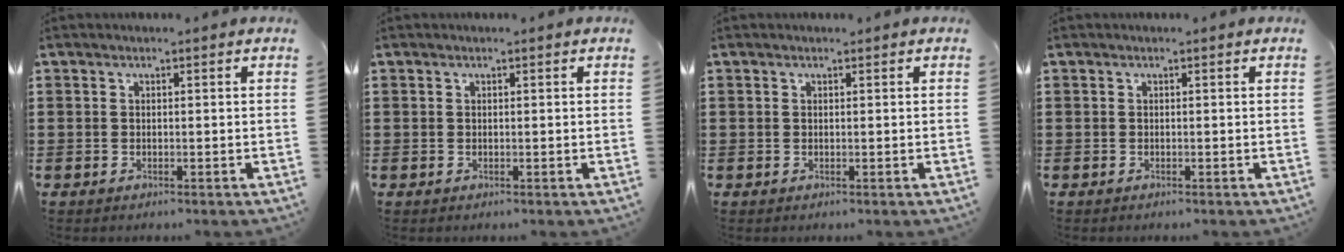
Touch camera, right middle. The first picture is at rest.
{"total": 0.0}
{"total": 0.0}
{"total": 0.0}